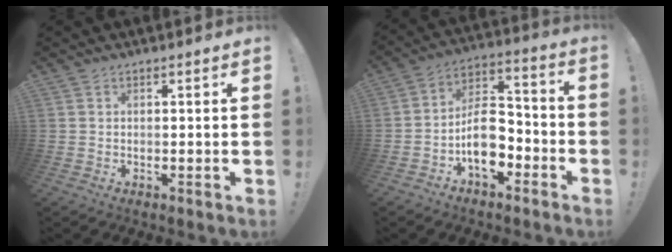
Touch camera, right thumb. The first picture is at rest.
{"total": 12.9, "force": [-5.0, 8.1, 8.7], "torque": [-0.153, 0.029, -0.087]}